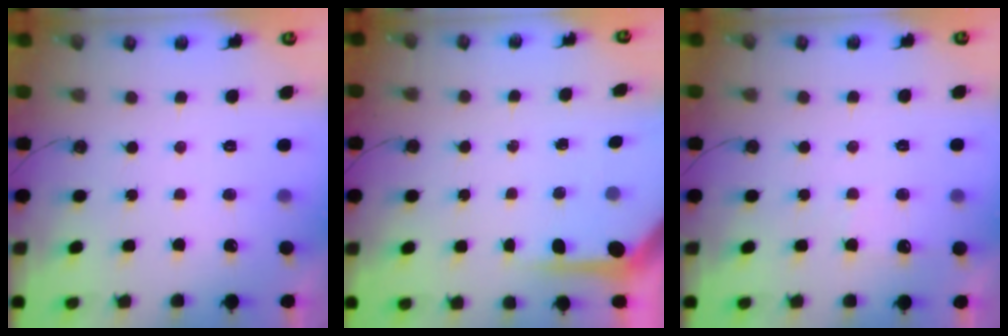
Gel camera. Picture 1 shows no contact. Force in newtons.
{"total": 3.9, "press": 3.9, "slide": 0.4}
{"total": 4.4, "press": 4.3, "slide": 0.7}